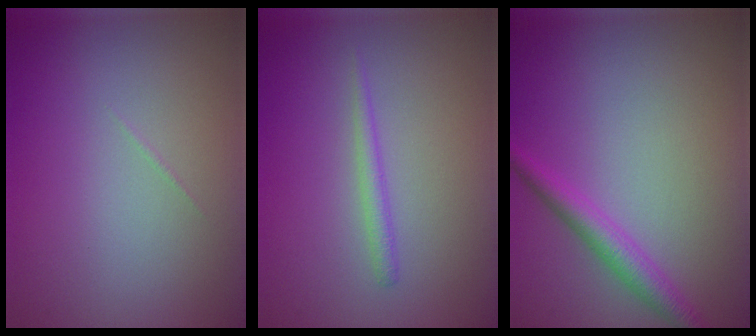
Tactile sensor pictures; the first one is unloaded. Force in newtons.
{"total": 1.1, "press": 1.1, "slide": 0.1}
{"total": 2.6, "press": 2.5, "slide": 0.1}